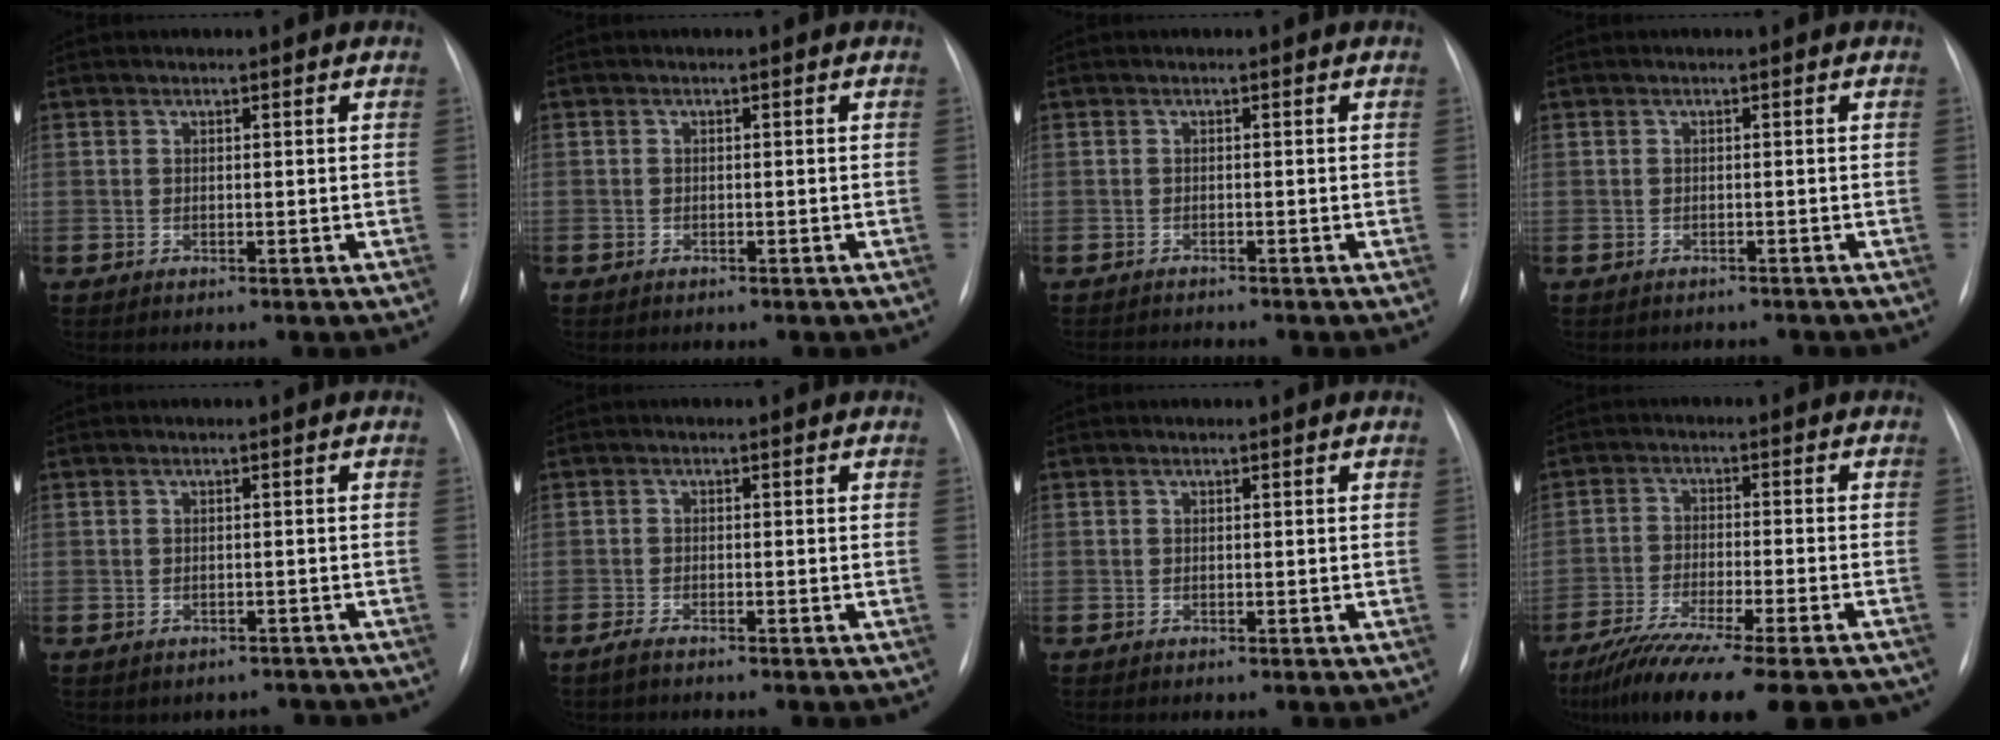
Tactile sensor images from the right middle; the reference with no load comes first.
{"total": 1.0, "force": [-0.6, 0.7, 0.0], "torque": [-0.008, 0.005, -0.009]}
{"total": 2.1, "force": [-2.1, -0.3, 0.0], "torque": [0.002, -0.010, -0.031]}
{"total": 2.7, "force": [-2.4, 1.0, 0.2], "torque": [-0.004, -0.001, -0.030]}
{"total": 3.0, "force": [-2.4, 1.7, 0.1], "torque": [-0.003, 0.014, -0.029]}
{"total": 1.7, "force": [-1.5, 0.2, 0.8], "torque": [-0.025, -0.004, -0.025]}
{"total": 0.0}
{"total": 20.1, "force": [-16.7, 1.5, 10.9], "torque": [-0.145, -0.039, -0.250]}